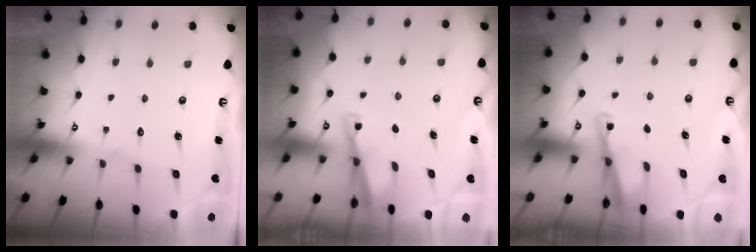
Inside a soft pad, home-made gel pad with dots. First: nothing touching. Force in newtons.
{"total": 2.9, "press": 2.9, "slide": 0.2}
{"total": 3.3, "press": 3.2, "slide": 0.3}